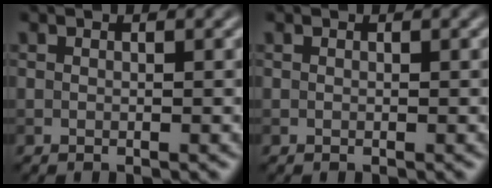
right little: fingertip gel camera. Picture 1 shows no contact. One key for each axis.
{"total": 0.0}